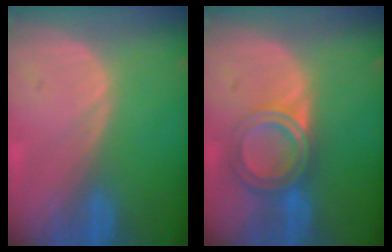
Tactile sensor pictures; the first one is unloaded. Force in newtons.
{"total": 6.4, "press": 5.4, "slide": 3.5}